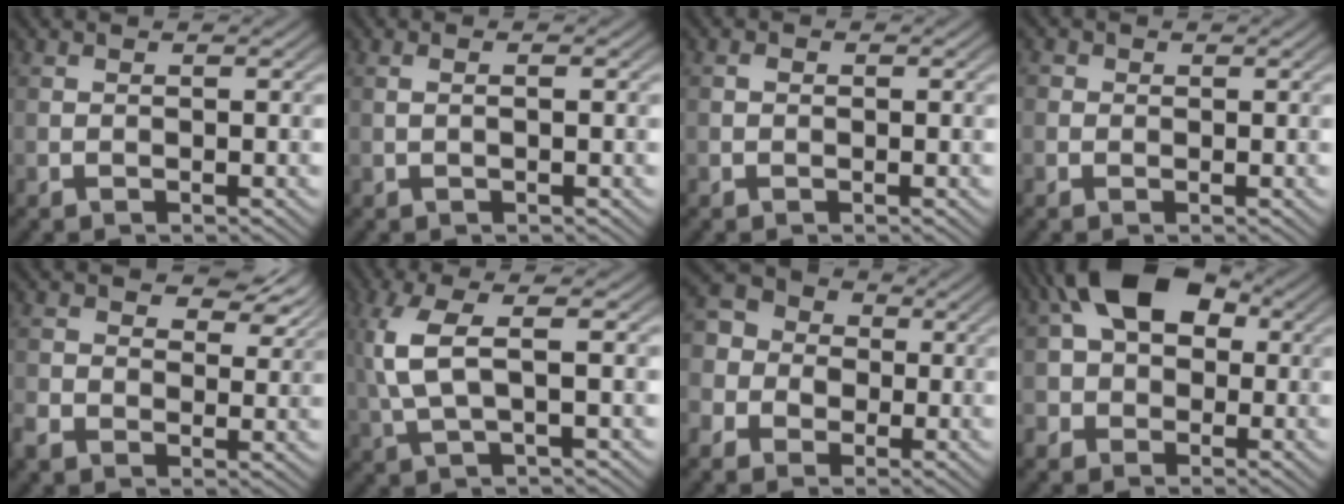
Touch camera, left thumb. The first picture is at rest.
{"total": 0.9, "force": [0.0, 0.1, 0.9], "torque": [-0.015, -0.001, 0.001]}
{"total": 0.6, "force": [-0.1, 0.5, 0.3], "torque": [-0.004, -0.001, -0.003]}
{"total": 1.2, "force": [0.2, 1.2, 0.3], "torque": [-0.004, -0.001, -0.003]}
{"total": 6.5, "force": [2.2, 4.6, 4.1], "torque": [-0.086, -0.004, 0.035]}
{"total": 6.8, "force": [1.0, 2.2, 6.4], "torque": [-0.161, 0.009, 0.017]}
{"total": 7.7, "force": [-0.9, 7.0, 3.1], "torque": [-0.099, 0.014, -0.045]}
{"total": 9.4, "force": [1.0, 7.1, 6.2], "torque": [-0.113, 0.018, 0.000]}